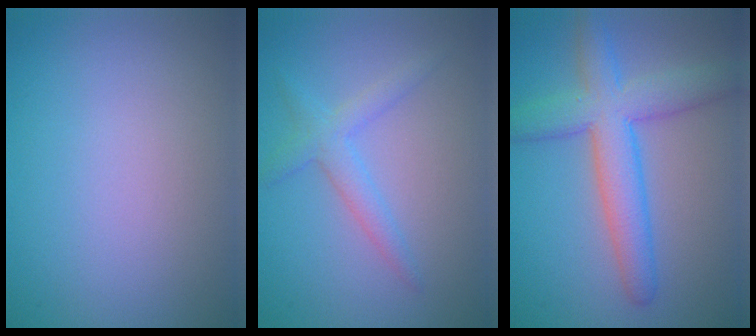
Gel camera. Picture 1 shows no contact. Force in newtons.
{"total": 2.4, "press": 2.4, "slide": 0.2}
{"total": 6.2, "press": 6.2, "slide": 0.3}